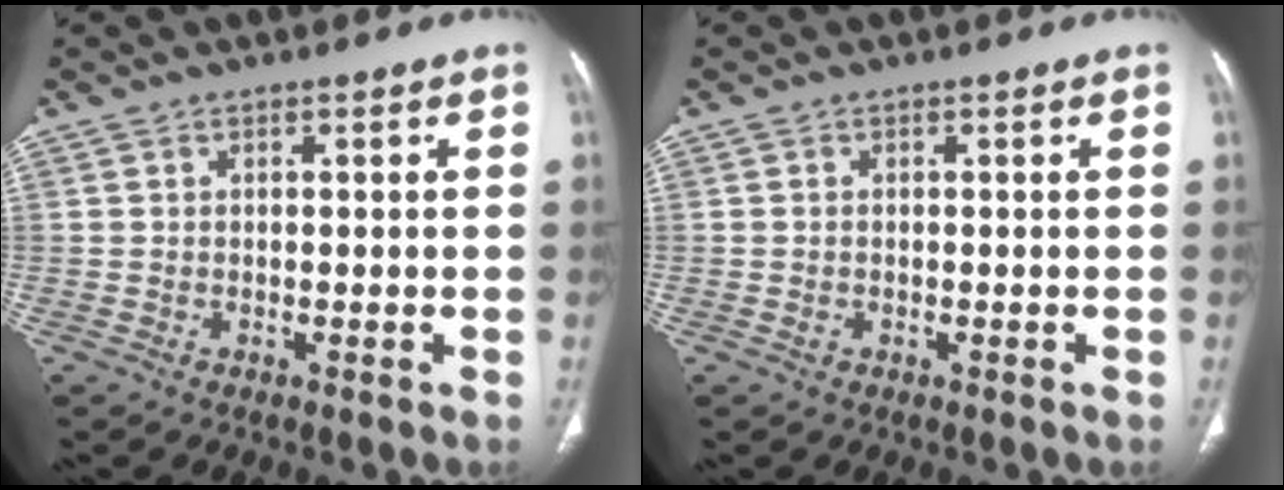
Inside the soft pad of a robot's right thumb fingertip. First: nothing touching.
{"total": 0.6, "force": [-0.2, 0.5, 0.3], "torque": [-0.010, 0.003, -0.002]}